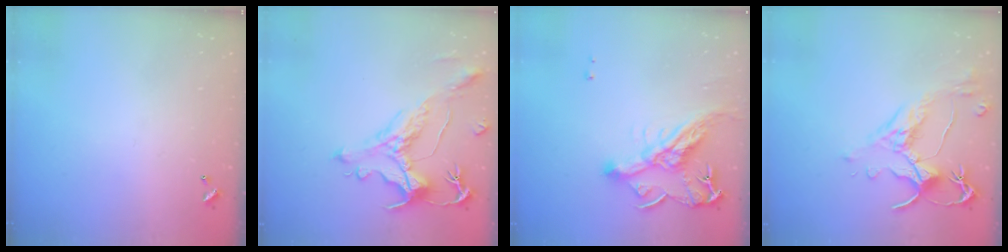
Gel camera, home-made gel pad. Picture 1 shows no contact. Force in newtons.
{"total": 1.2, "press": 0.2, "slide": 1.2}
{"total": 12.8, "press": 12.8, "slide": 1.1}
{"total": 2.6, "press": 2.2, "slide": 1.3}